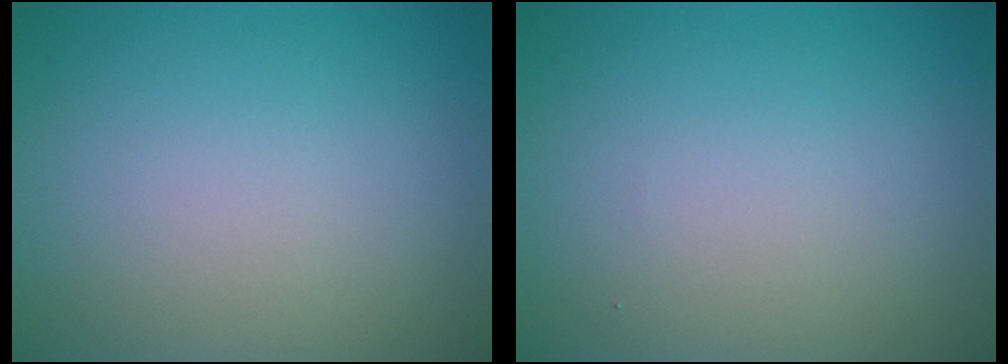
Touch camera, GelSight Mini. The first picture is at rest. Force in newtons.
{"total": 0.0}